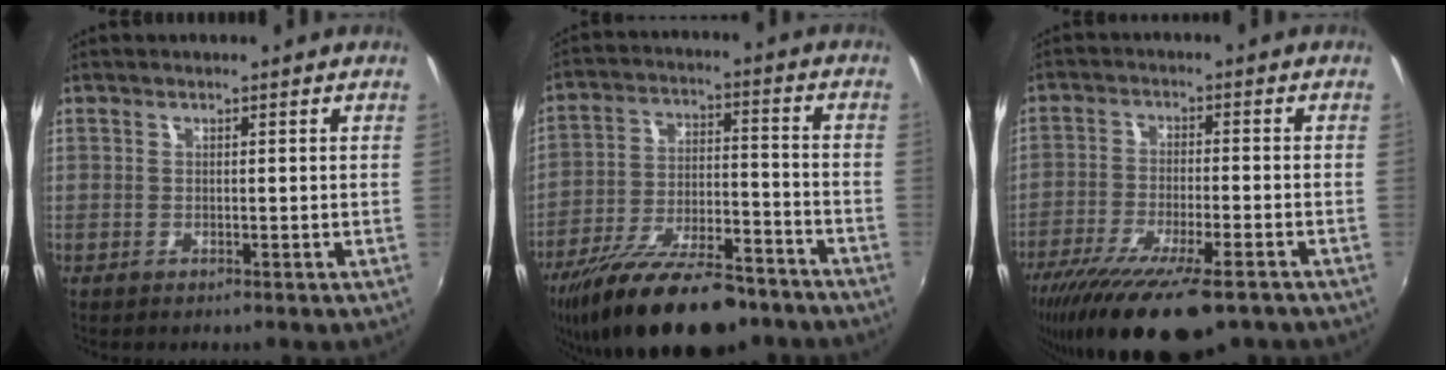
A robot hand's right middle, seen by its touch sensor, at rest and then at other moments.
{"total": 21.9, "force": [-16.5, 7.6, 12.2], "torque": [-0.226, -0.026, -0.255]}
{"total": 18.8, "force": [-13.8, 4.7, 12.0], "torque": [-0.235, -0.062, -0.224]}